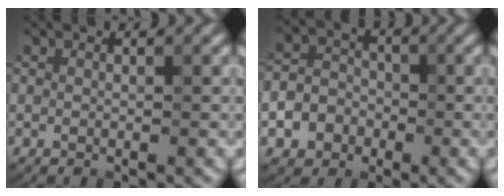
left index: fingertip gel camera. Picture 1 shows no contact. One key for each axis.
{"total": 4.6, "fx": -1.9, "fy": 4.0, "fz": 1.4, "tx": 0.002, "ty": -0.005, "tz": -0.046}